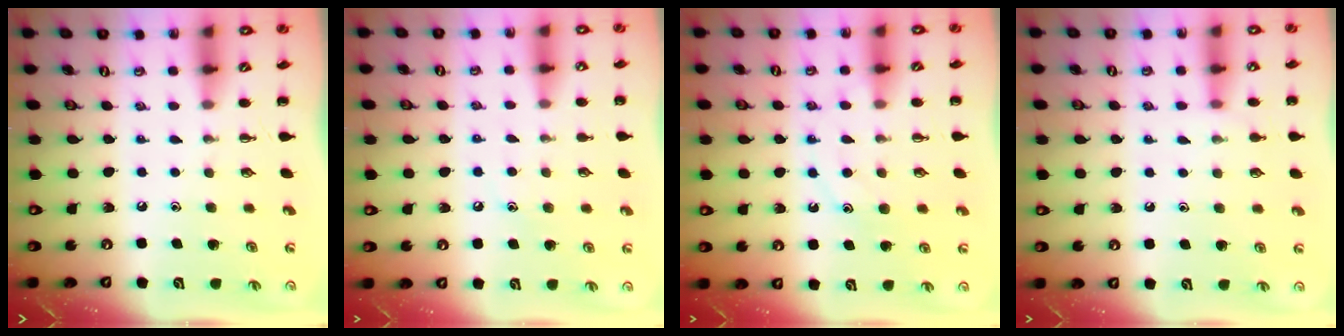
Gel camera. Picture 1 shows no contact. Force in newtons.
{"total": 7.1, "press": 6.9, "slide": 1.8}
{"total": 11.1, "press": 11.1, "slide": 0.5}
{"total": 4.4, "press": 4.2, "slide": 1.5}